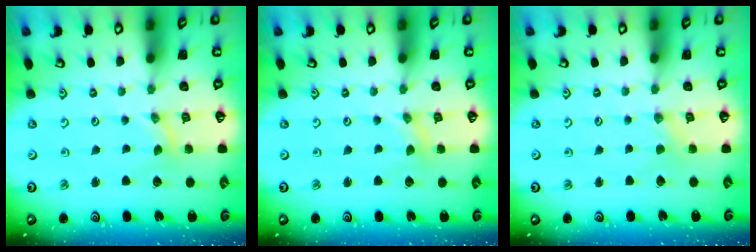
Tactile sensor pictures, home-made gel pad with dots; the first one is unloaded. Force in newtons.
{"total": 0.0}
{"total": 0.0}